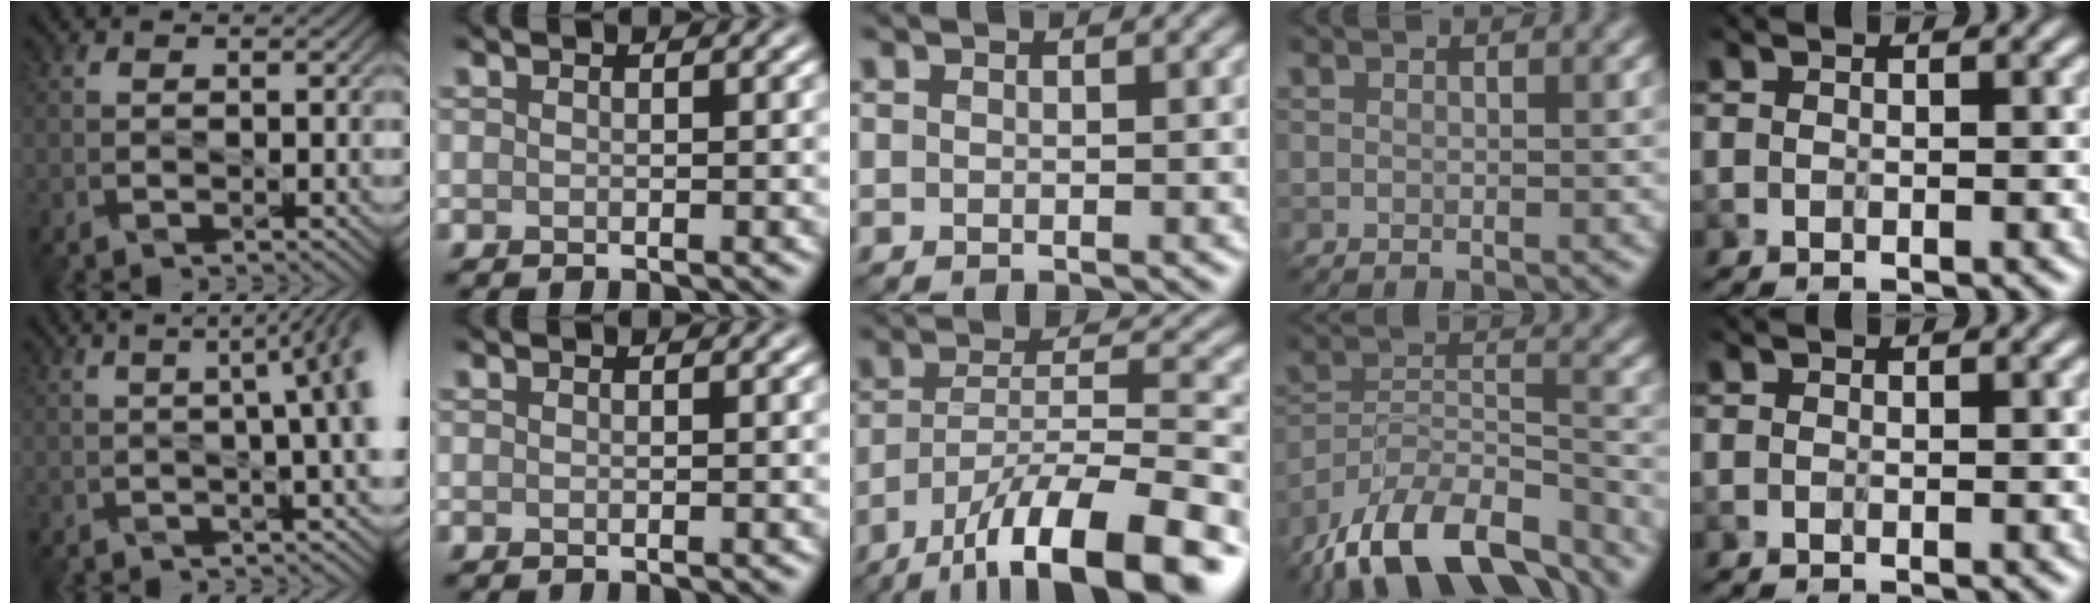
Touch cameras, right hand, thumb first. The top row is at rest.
{"thumb": {"total": 9.3, "force": [1.2, 2.7, 8.9], "torque": [-0.075, 0.033, 0.003]}, "middle": {"total": 13.1, "force": [-8.8, 3.6, 9.0], "torque": [-0.155, 0.004, -0.149]}, "ring": {"total": 13.2, "force": [-10.8, 4.6, 6.1], "torque": [-0.116, 0.000, -0.177]}}